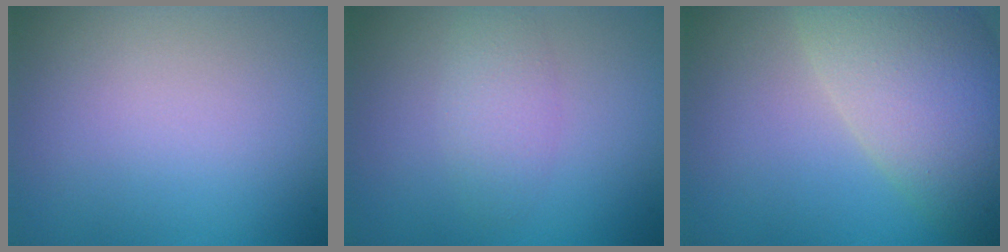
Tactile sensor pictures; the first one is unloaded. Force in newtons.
{"total": 2.3, "press": 2.3, "slide": 0.1}
{"total": 9.6, "press": 9.5, "slide": 0.7}